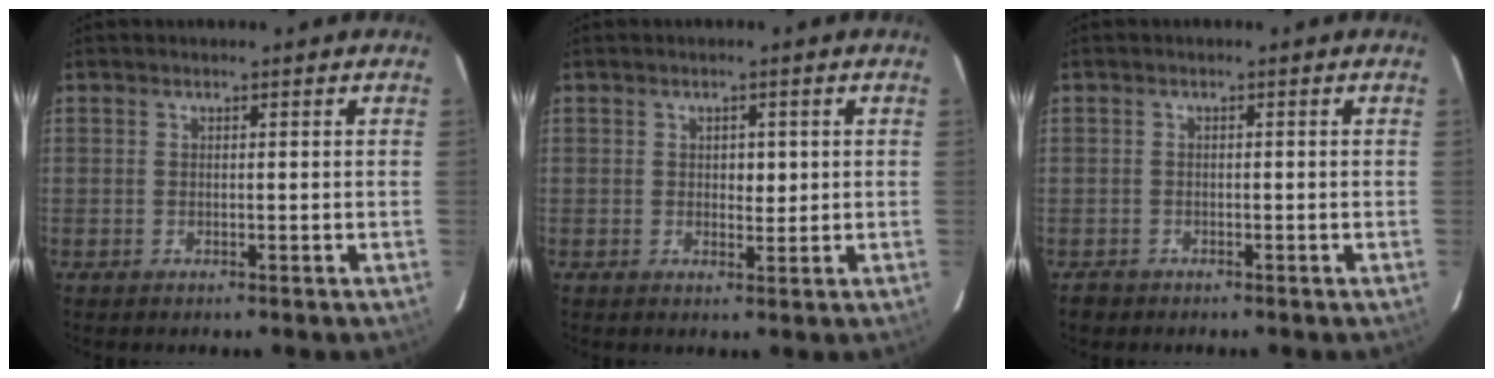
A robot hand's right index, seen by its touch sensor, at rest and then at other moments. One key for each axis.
{"total": 2.2, "fx": 0.4, "fy": 1.3, "fz": 1.6, "tx": -0.019, "ty": -0.001, "tz": 0.007}
{"total": 1.6, "fx": -1.0, "fy": 1.2, "fz": -0.1, "tx": -0.010, "ty": 0.004, "tz": -0.018}